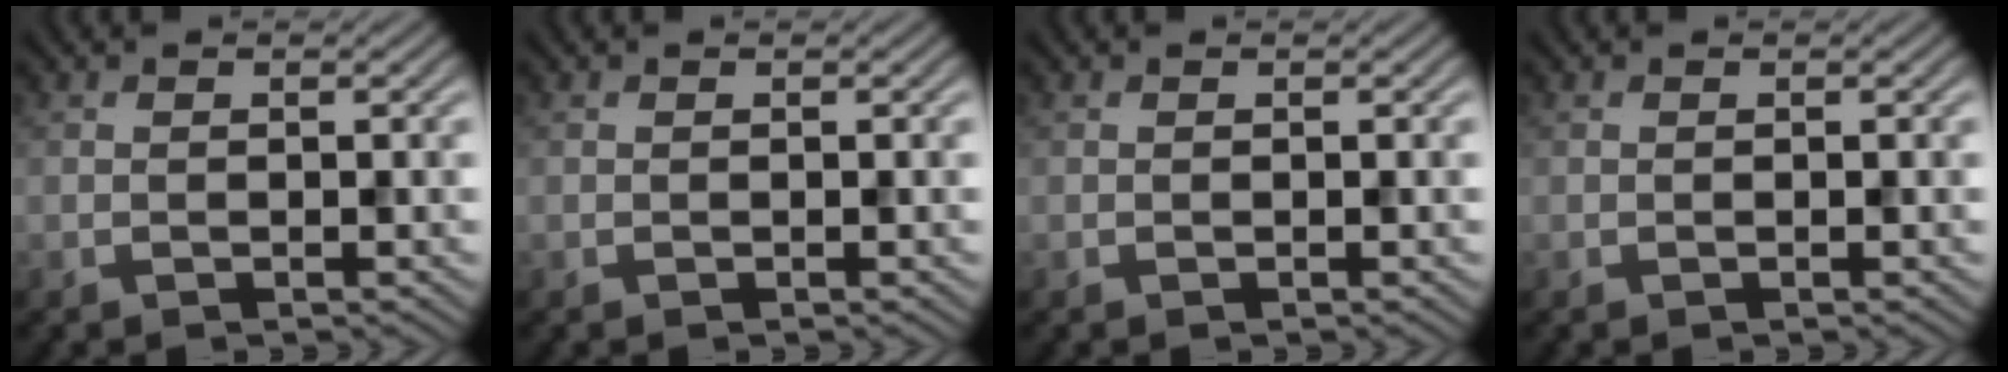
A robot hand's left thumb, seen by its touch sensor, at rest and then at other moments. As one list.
[{"total": 0.0}, {"total": 0.0}, {"total": 0.0}]